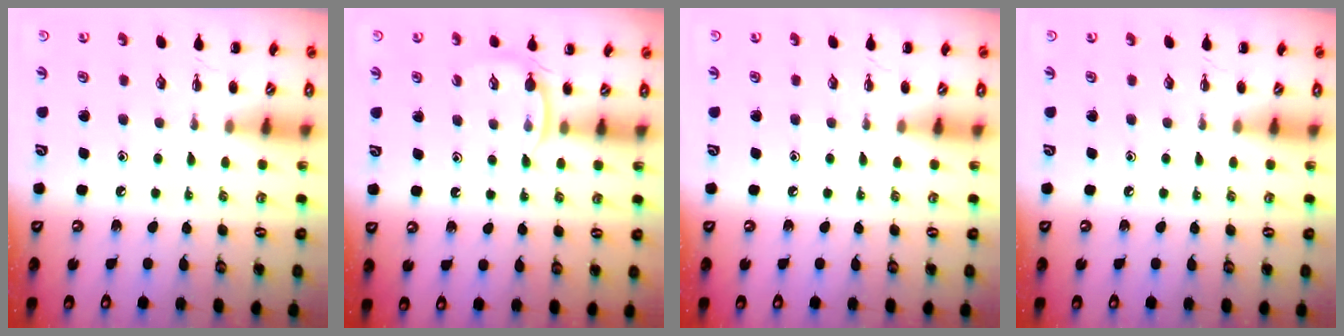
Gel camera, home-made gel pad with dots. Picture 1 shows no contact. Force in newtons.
{"total": 4.0, "press": 3.7, "slide": 1.3}
{"total": 0.0}
{"total": 0.0}